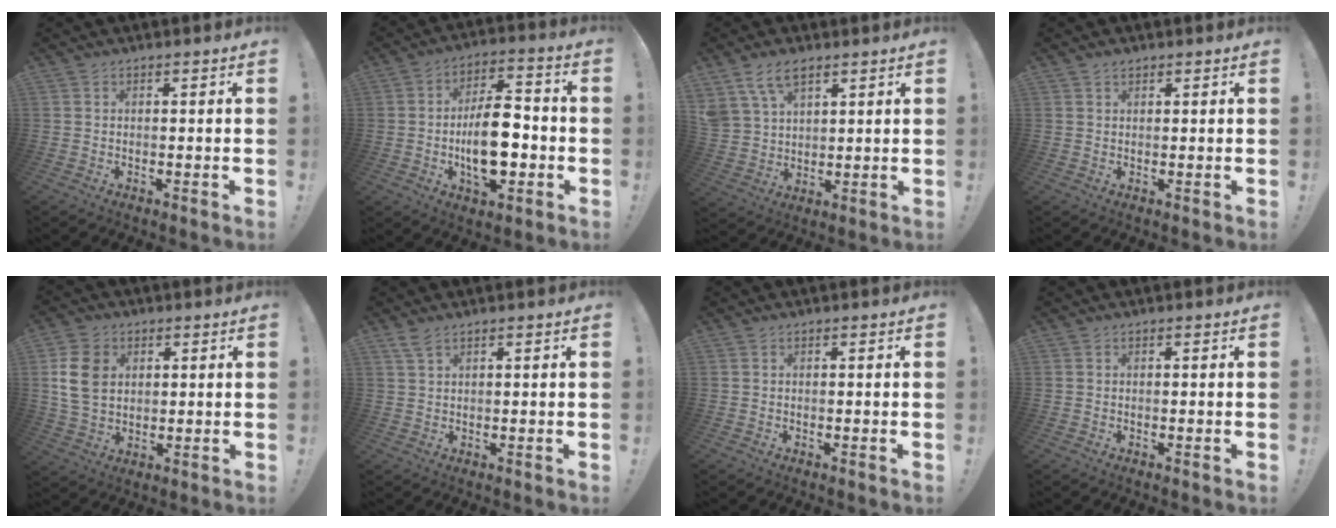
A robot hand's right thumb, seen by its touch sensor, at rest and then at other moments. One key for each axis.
{"total": 15.4, "fx": -3.1, "fy": 9.0, "fz": 12.1, "tx": -0.195, "ty": 0.015, "tz": -0.051}
{"total": 9.4, "fx": 6.0, "fy": 5.6, "fz": 4.5, "tx": -0.082, "ty": -0.022, "tz": 0.119}
{"total": 1.1, "fx": 0.9, "fy": 0.5, "fz": 0.5, "tx": -0.009, "ty": 0.000, "tz": 0.017}
{"total": 11.0, "fx": 3.0, "fy": 8.5, "fz": 6.2, "tx": -0.116, "ty": -0.002, "tz": 0.061}
{"total": 2.7, "fx": 1.9, "fy": 0.9, "fz": 1.8, "tx": -0.036, "ty": -0.004, "tz": 0.035}
{"total": 0.0}
{"total": 0.0}